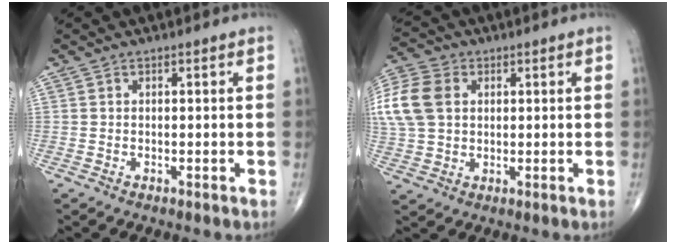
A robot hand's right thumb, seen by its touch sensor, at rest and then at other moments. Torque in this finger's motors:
{"motor_torque": [0.03, 0.09, 0.08, -0.07, 0.14]}